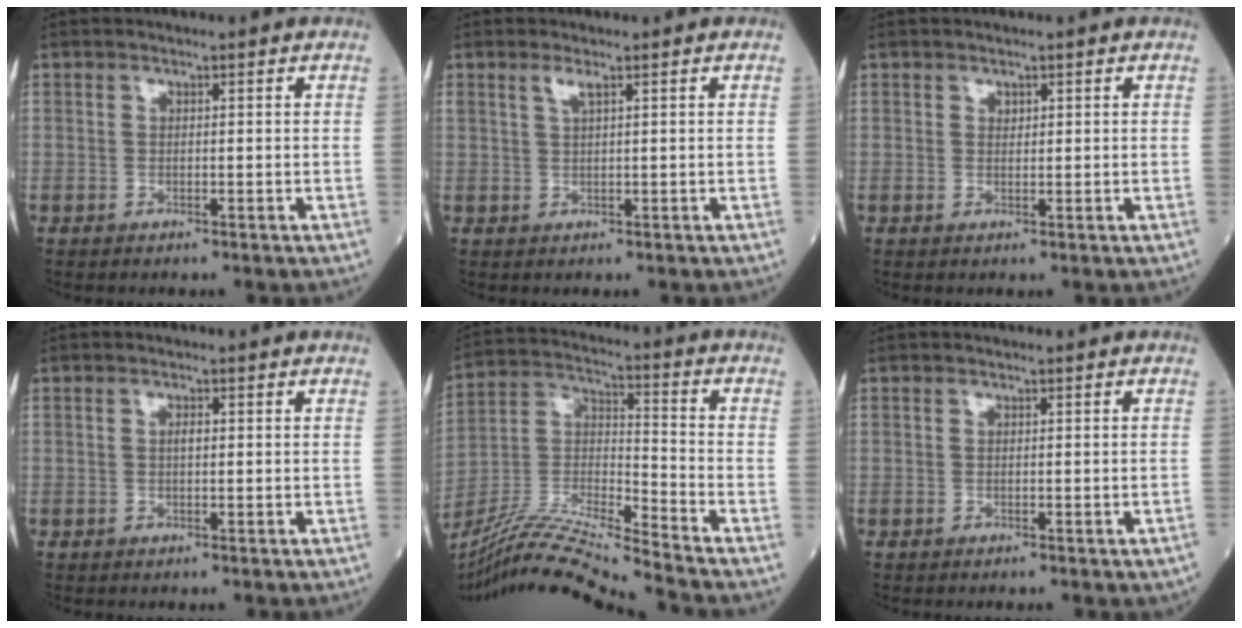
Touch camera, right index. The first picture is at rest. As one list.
[{"total": 1.6, "force": [0.9, 0.0, 1.2], "torque": [-0.031, 0.003, 0.020]}, {"total": 0.7, "force": [0.4, 0.5, 0.3], "torque": [-0.002, -0.002, 0.006]}, {"total": 1.0, "force": [0.1, 0.3, 0.9], "torque": [-0.019, 0.001, 0.001]}, {"total": 17.1, "force": [-15.5, -1.9, 7.1], "torque": [-0.136, -0.004, -0.286]}, {"total": 0.6, "force": [-0.3, 0.0, 0.5], "torque": [-0.010, -0.002, -0.001]}]